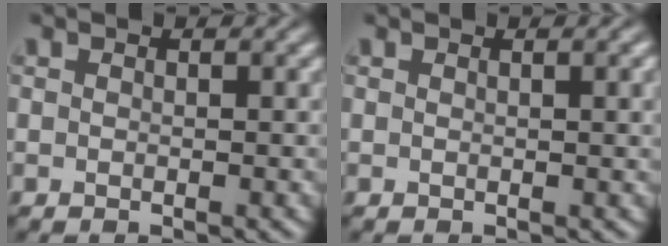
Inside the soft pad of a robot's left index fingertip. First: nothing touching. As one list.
[{"total": 2.4, "force": [0.8, 0.8, 2.1], "torque": [-0.018, 0.004, 0.004]}]